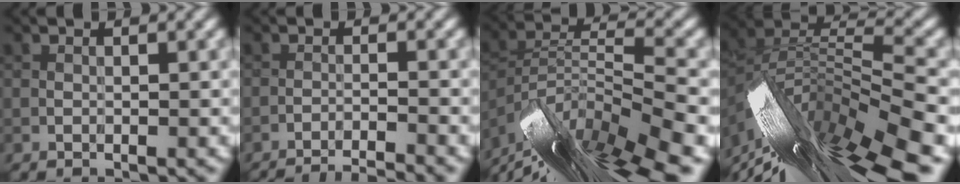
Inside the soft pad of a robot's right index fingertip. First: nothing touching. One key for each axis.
{"total": 7.2, "fx": -6.7, "fy": 1.1, "fz": 2.3, "tx": -0.021, "ty": 0.005, "tz": -0.093}
{"total": 13.7, "fx": -10.3, "fy": 3.3, "fz": 8.4, "tx": -0.155, "ty": 0.012, "tz": -0.171}
{"total": 16.1, "fx": -8.7, "fy": 4.6, "fz": 12.7, "tx": -0.232, "ty": 0.025, "tz": -0.142}